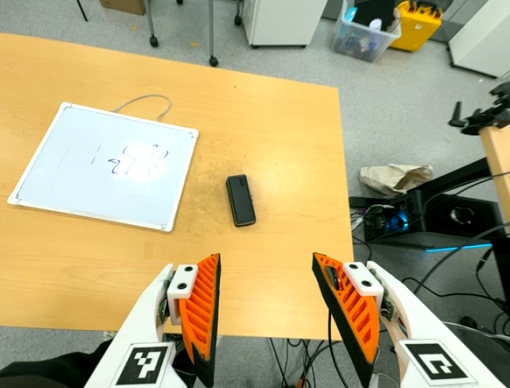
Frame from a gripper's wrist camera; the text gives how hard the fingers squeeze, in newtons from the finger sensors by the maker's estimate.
{"total": 0.0}